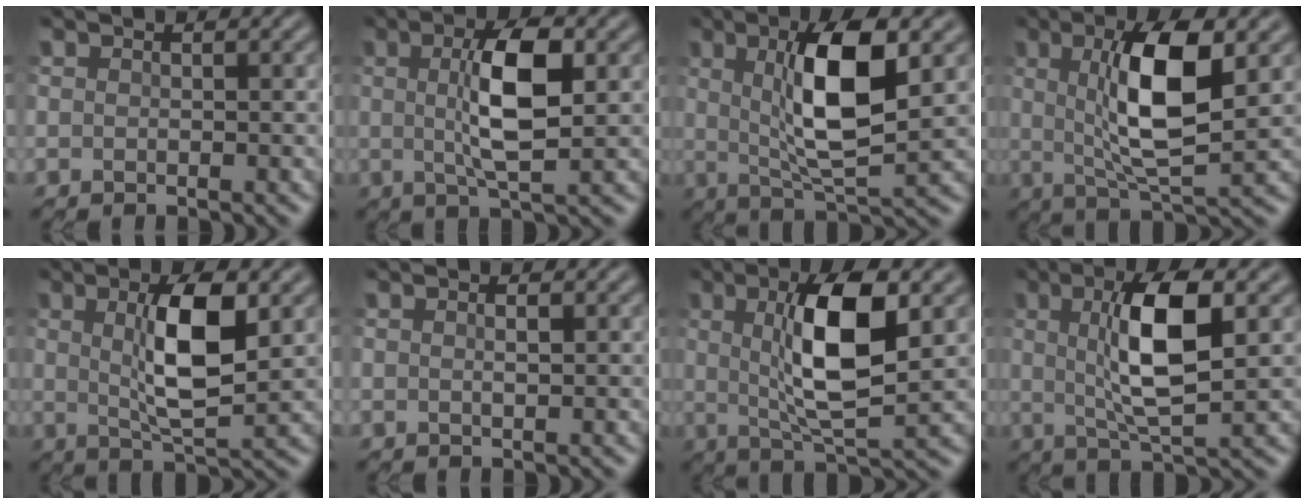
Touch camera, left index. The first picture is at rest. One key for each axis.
{"total": 5.8, "fx": 0.8, "fy": 1.3, "fz": 5.6, "tx": -0.110, "ty": 0.009, "tz": 0.014}
{"total": 7.9, "fx": 1.7, "fy": 2.0, "fz": 7.4, "tx": -0.133, "ty": 0.001, "tz": 0.029}
{"total": 7.8, "fx": 1.6, "fy": 1.9, "fz": 7.5, "tx": -0.136, "ty": 0.000, "tz": 0.026}
{"total": 6.1, "fx": 1.2, "fy": 1.4, "fz": 5.8, "tx": -0.108, "ty": 0.005, "tz": 0.024}
{"total": 0.7, "fx": 0.0, "fy": 0.0, "fz": 0.7, "tx": -0.016, "ty": 0.002, "tz": 0.003}
{"total": 7.8, "fx": 1.6, "fy": 1.9, "fz": 7.4, "tx": -0.134, "ty": 0.002, "tz": 0.027}
{"total": 7.1, "fx": 1.3, "fy": 1.7, "fz": 6.7, "tx": -0.125, "ty": 0.007, "tz": 0.022}